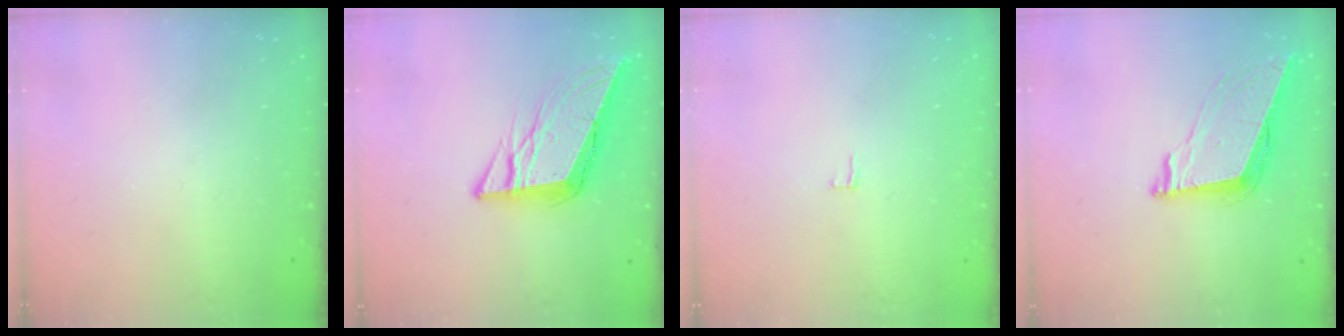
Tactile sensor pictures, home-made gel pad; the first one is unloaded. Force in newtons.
{"total": 11.4, "press": 11.2, "slide": 1.9}
{"total": 2.0, "press": 2.0, "slide": 0.2}
{"total": 9.3, "press": 8.8, "slide": 3.2}